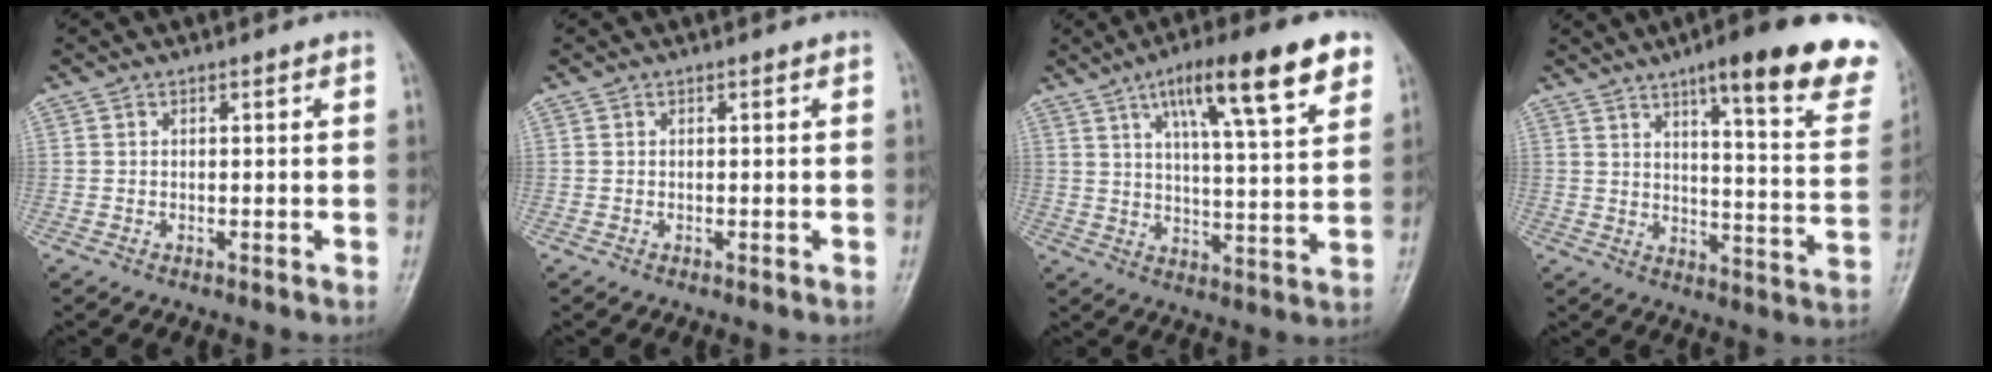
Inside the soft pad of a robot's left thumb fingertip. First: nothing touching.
{"total": 0.0}
{"total": 17.0, "force": [9.2, 3.7, 13.8], "torque": [-0.195, -0.024, 0.141]}
{"total": 23.2, "force": [15.0, 4.8, 17.0], "torque": [-0.193, -0.055, 0.191]}